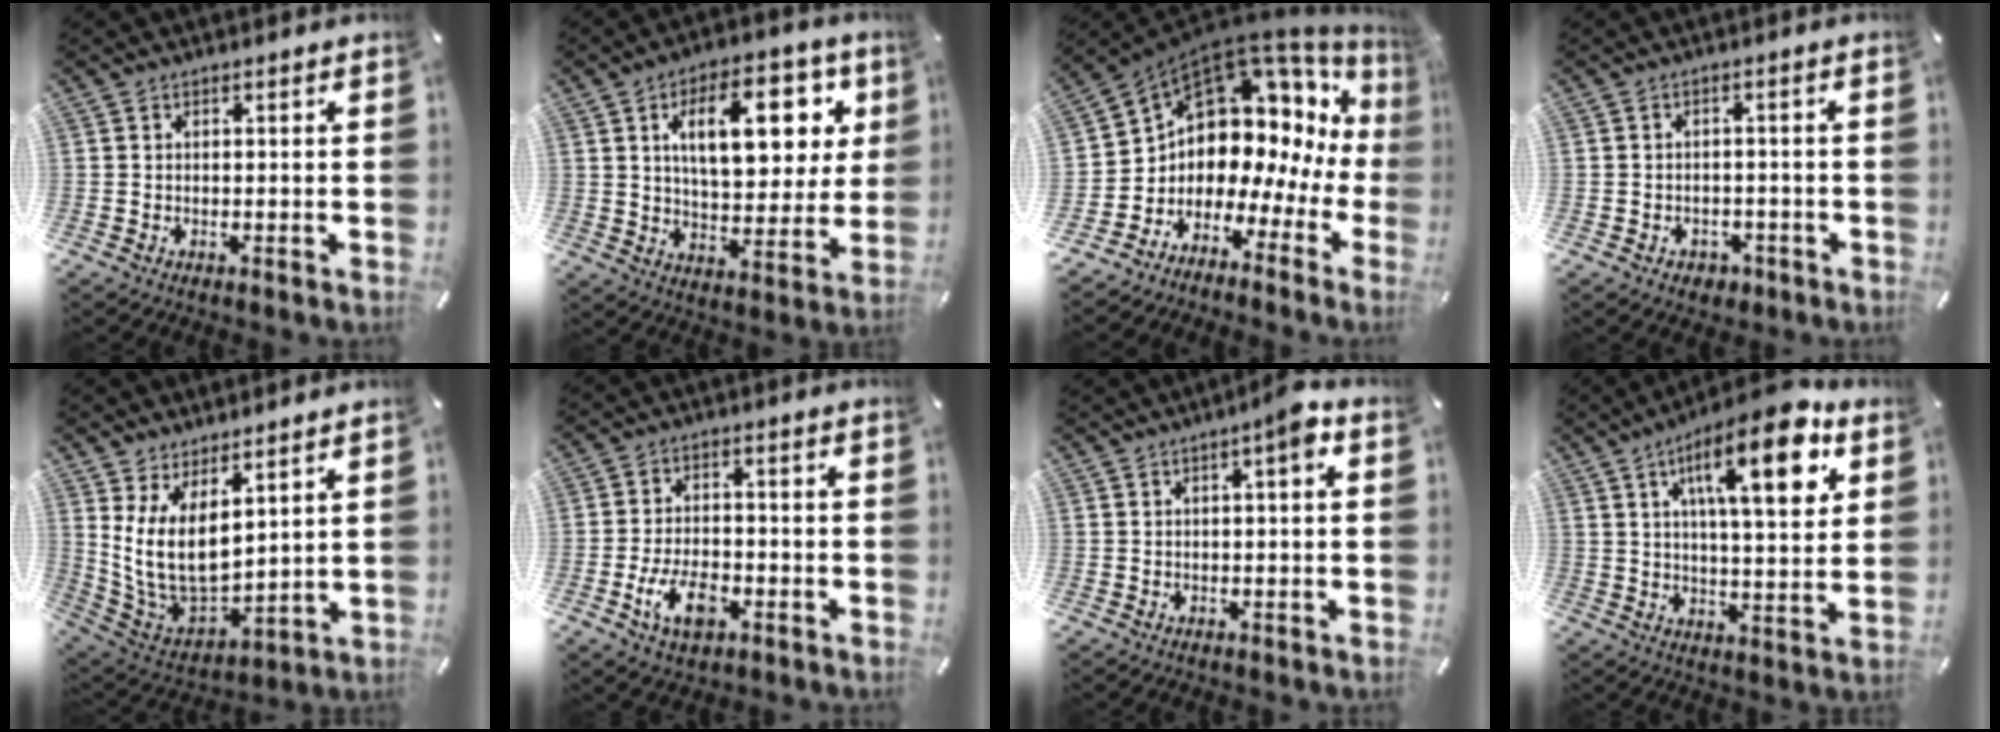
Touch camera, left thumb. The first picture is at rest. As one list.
[{"total": 19.4, "force": [7.0, 9.8, 15.2], "torque": [-0.220, -0.006, 0.108]}, {"total": 8.7, "force": [5.0, 6.6, 2.6], "torque": [-0.063, -0.083, 0.094]}, {"total": 2.9, "force": [-1.3, 2.4, 1.0], "torque": [-0.018, 0.004, -0.024]}, {"total": 12.8, "force": [4.5, 7.6, 9.3], "torque": [-0.188, -0.050, 0.095]}, {"total": 8.6, "force": [-3.3, 4.9, 6.2], "torque": [-0.128, 0.004, -0.062]}, {"total": 4.1, "force": [1.3, 0.5, 3.8], "torque": [-0.059, -0.005, 0.017]}, {"total": 18.2, "force": [8.0, 6.0, 15.2], "torque": [-0.225, -0.023, 0.117]}]